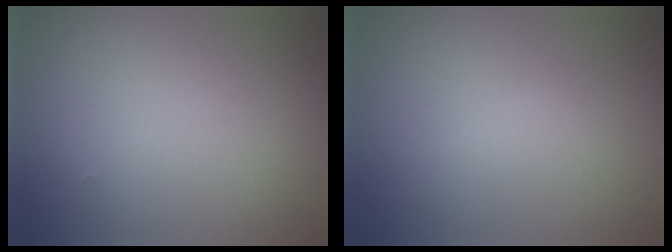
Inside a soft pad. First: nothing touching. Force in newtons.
{"total": 1.1, "press": 1.1, "slide": 0.1}